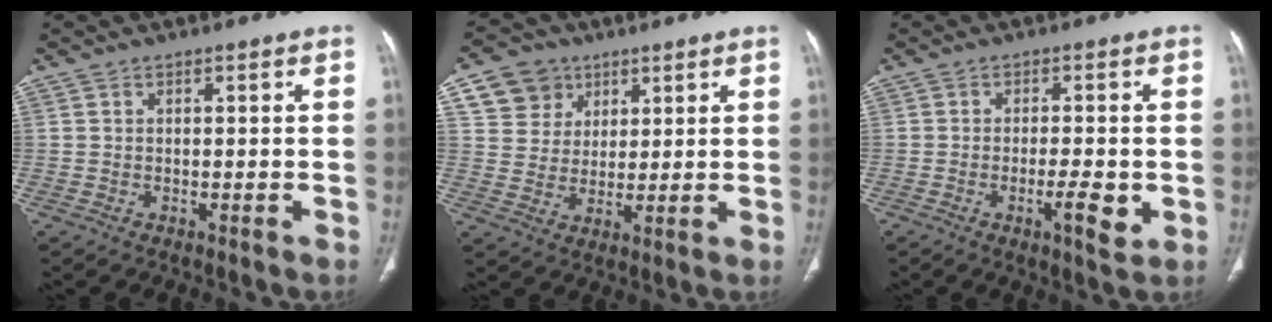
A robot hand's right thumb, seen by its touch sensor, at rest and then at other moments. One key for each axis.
{"total": 9.0, "fx": 4.4, "fy": 7.6, "fz": 2.0, "tx": -0.007, "ty": -0.014, "tz": 0.082}
{"total": 5.7, "fx": -1.5, "fy": 1.5, "fz": 5.2, "tx": -0.079, "ty": -0.005, "tz": -0.022}